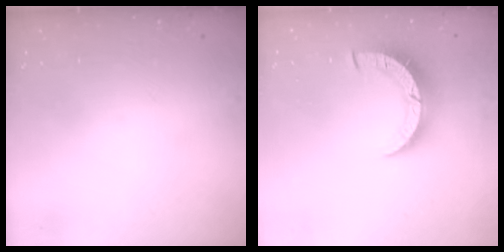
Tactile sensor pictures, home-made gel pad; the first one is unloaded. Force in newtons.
{"total": 8.3, "press": 8.3, "slide": 0.6}